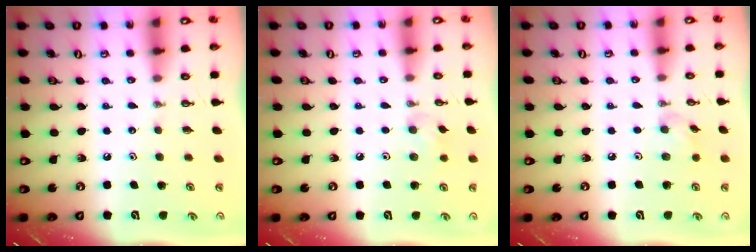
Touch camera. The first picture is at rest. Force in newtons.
{"total": 7.0, "press": 6.8, "slide": 1.4}
{"total": 5.2, "press": 5.0, "slide": 1.2}